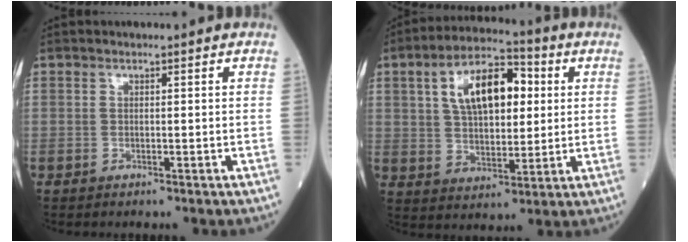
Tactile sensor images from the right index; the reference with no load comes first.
{"total": 13.0, "force": [3.7, 6.2, 10.8], "torque": [-0.192, 0.028, 0.061]}